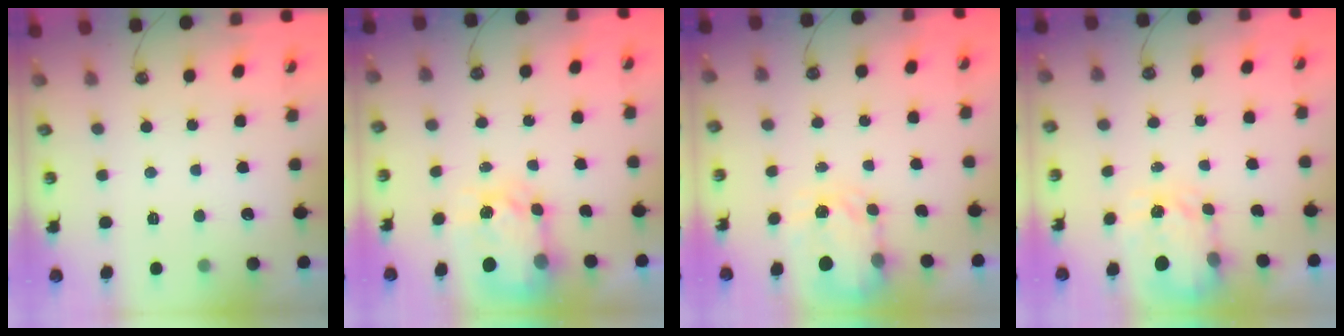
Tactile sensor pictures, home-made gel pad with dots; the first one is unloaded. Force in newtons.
{"total": 5.5, "press": 5.5, "slide": 0.7}
{"total": 3.7, "press": 3.7, "slide": 0.5}
{"total": 3.5, "press": 3.5, "slide": 0.4}